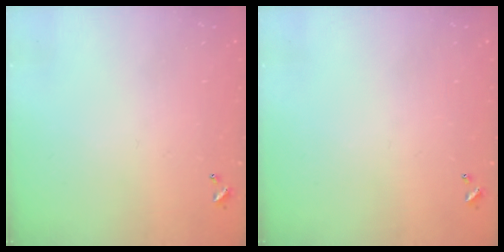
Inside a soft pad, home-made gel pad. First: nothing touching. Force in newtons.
{"total": 0.0}